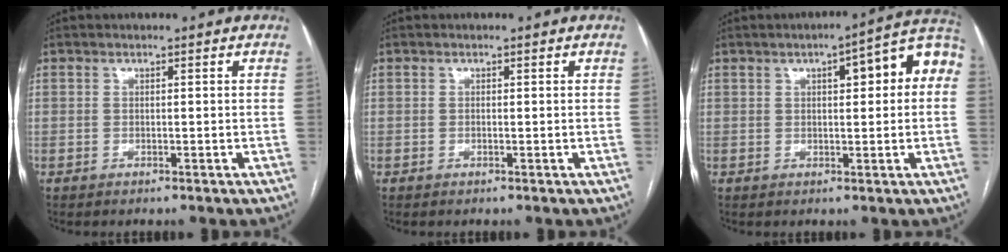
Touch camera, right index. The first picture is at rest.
{"total": 0.0}
{"total": 10.0, "force": [2.3, 2.6, 9.4], "torque": [-0.119, 0.038, 0.022]}